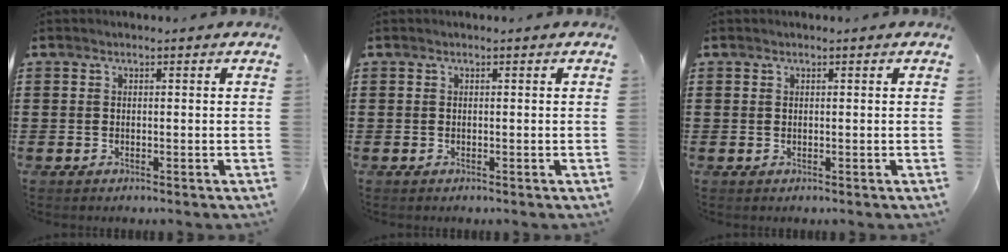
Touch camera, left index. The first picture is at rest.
{"total": 0.0}
{"total": 0.0}